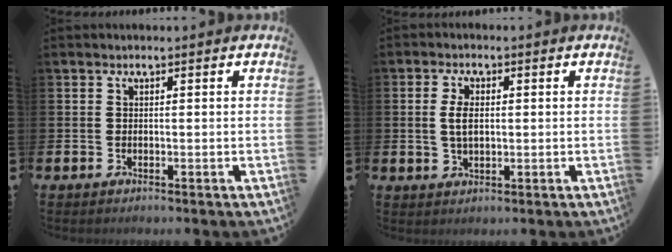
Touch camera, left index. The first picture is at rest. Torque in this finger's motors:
{"motor_torque": [0.57, 0.25, 0.19, 0.01]}